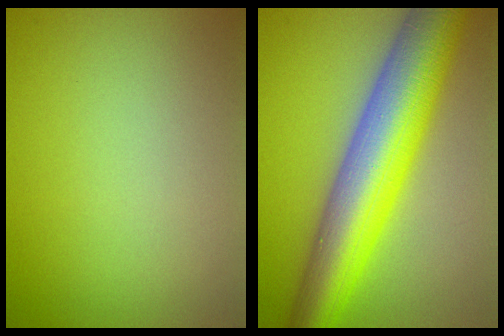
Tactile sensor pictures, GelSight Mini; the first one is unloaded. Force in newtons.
{"total": 11.5, "press": 11.5, "slide": 0.3}